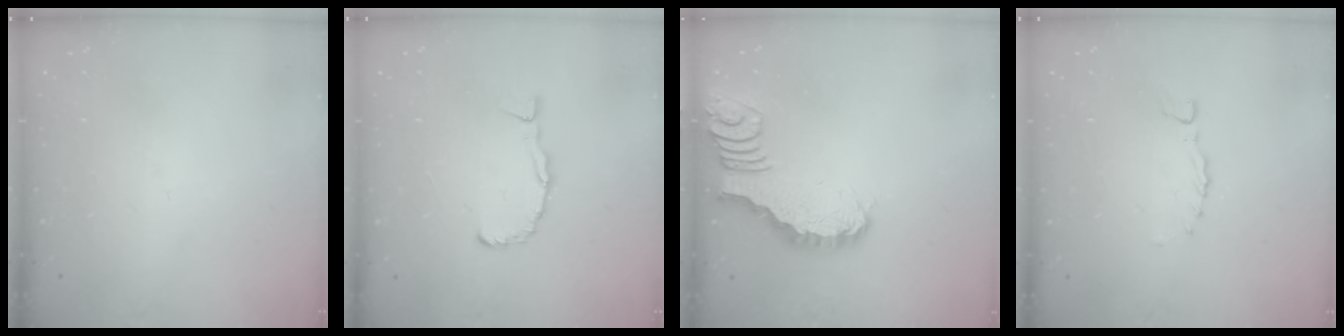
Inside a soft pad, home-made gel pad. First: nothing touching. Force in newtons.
{"total": 4.9, "press": 4.9, "slide": 0.6}
{"total": 2.5, "press": 2.5, "slide": 0.2}
{"total": 0.0}